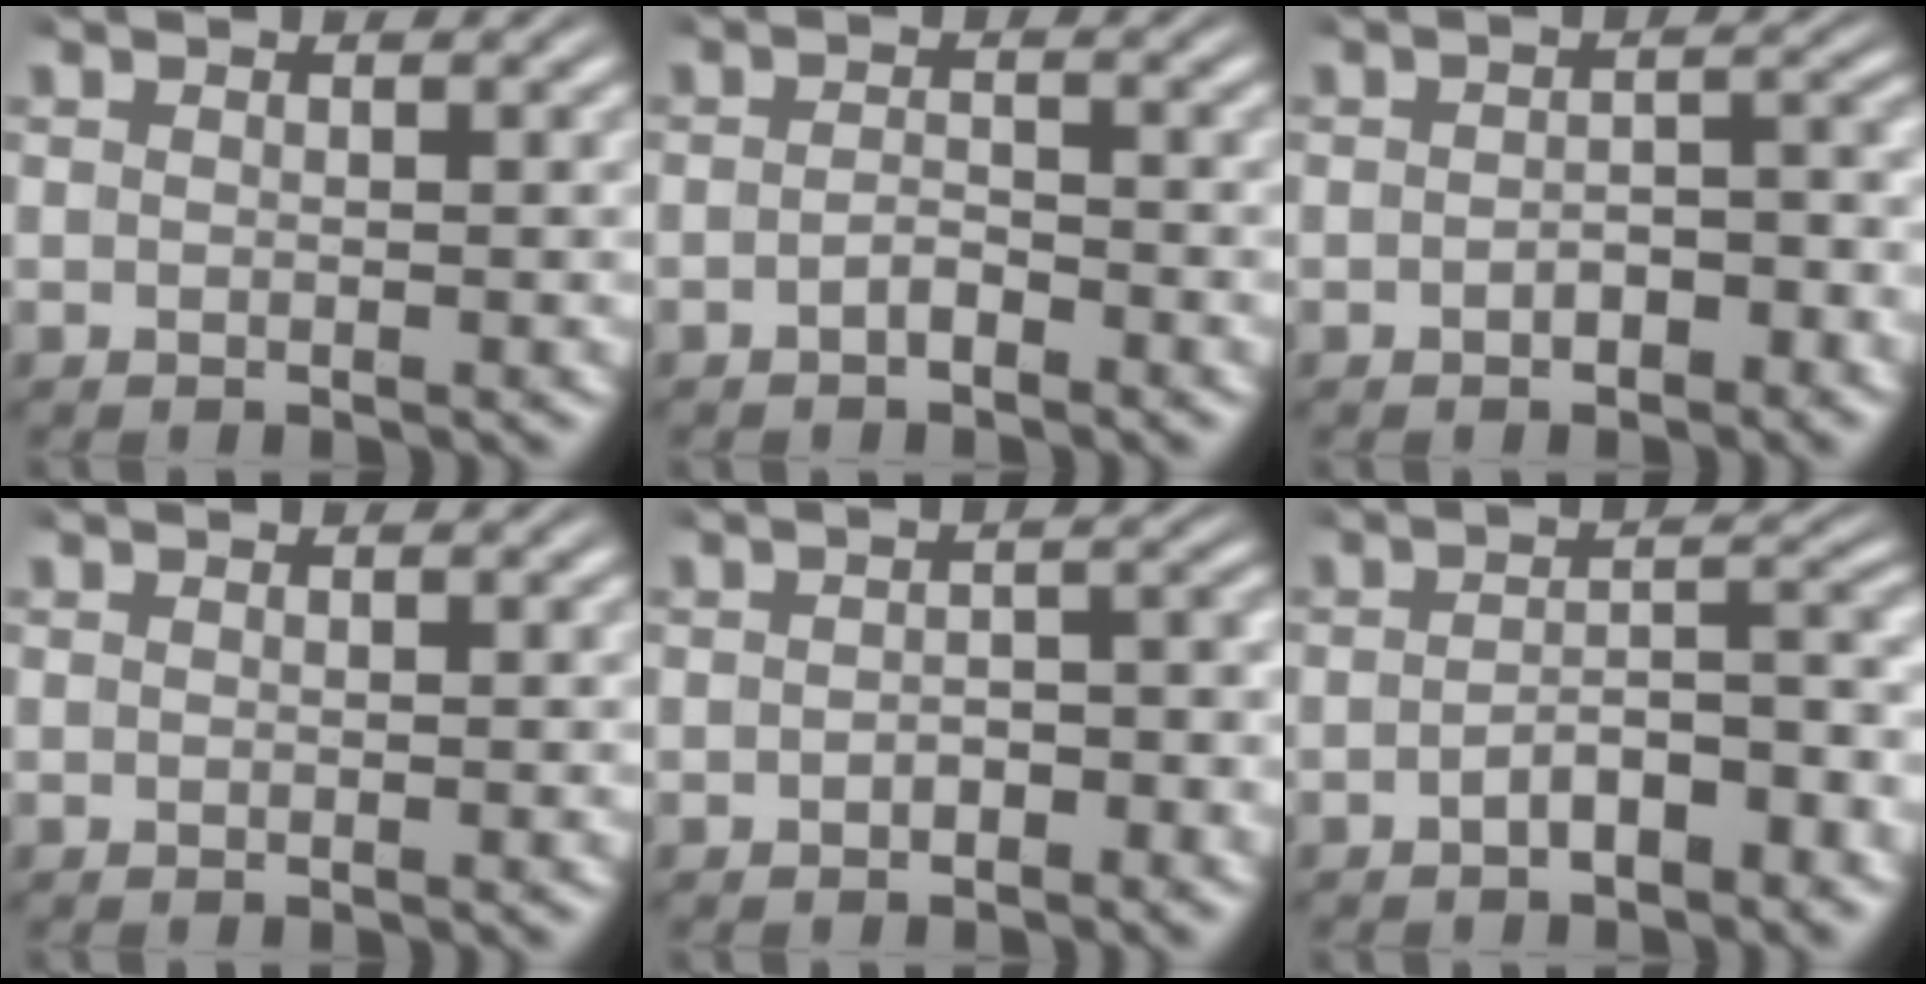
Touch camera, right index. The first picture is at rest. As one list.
[{"total": 1.6, "force": [-1.4, 0.5, 0.7], "torque": [-0.009, -0.005, -0.026]}, {"total": 2.1, "force": [-1.5, 1.0, 1.2], "torque": [-0.009, 0.000, -0.026]}, {"total": 0.0}, {"total": 1.8, "force": [-1.3, 0.8, 1.0], "torque": [-0.002, 0.001, -0.023]}, {"total": 3.8, "force": [-2.8, 1.1, 2.3], "torque": [-0.026, -0.006, -0.042]}]